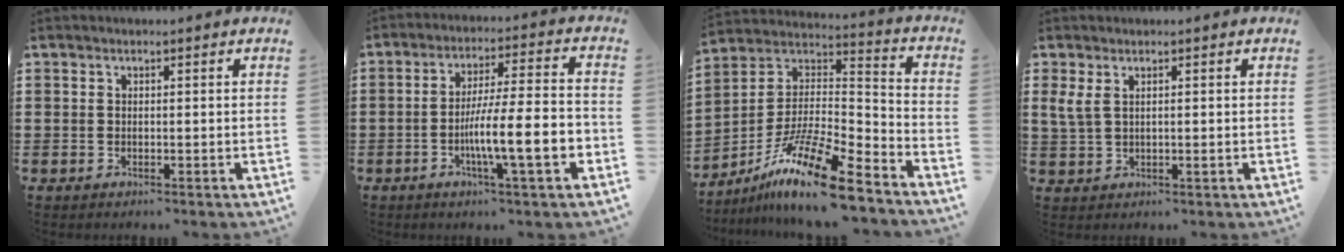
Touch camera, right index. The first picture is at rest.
{"total": 11.9, "force": [-3.5, 1.8, 11.3], "torque": [-0.184, -0.012, -0.065]}
{"total": 15.2, "force": [-11.2, 2.1, 10.0], "torque": [-0.193, 0.025, -0.212]}
{"total": 2.7, "force": [0.8, 1.1, 2.4], "torque": [-0.072, -0.007, 0.008]}